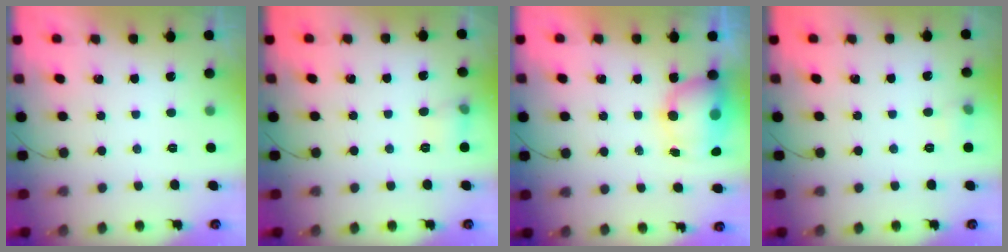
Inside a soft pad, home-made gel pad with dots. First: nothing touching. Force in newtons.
{"total": 6.6, "press": 6.4, "slide": 1.6}
{"total": 11.6, "press": 8.7, "slide": 7.6}
{"total": 4.2, "press": 4.0, "slide": 1.3}